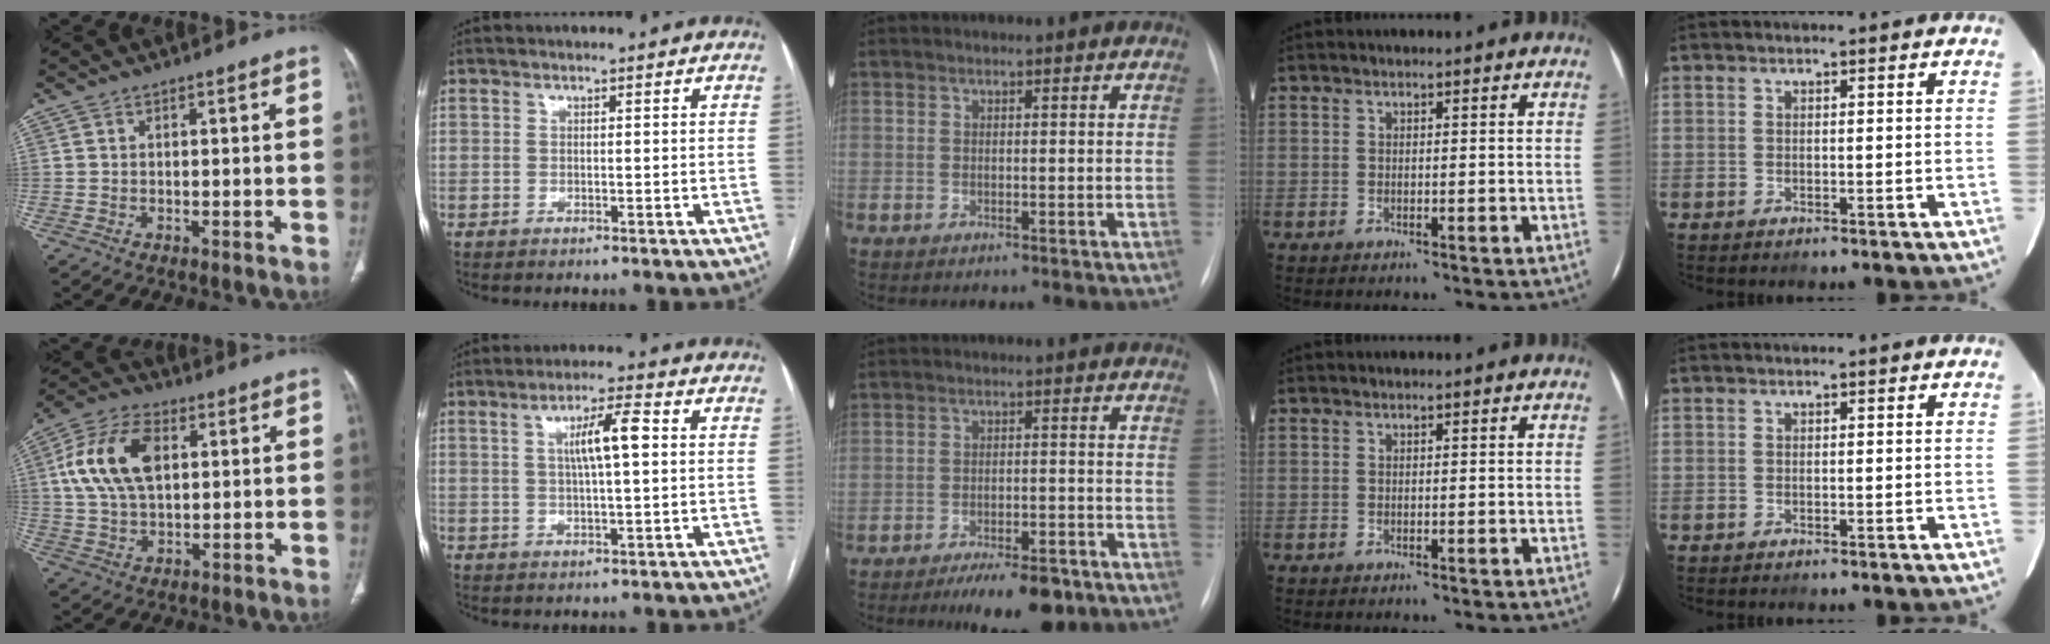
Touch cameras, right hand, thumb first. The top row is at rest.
{"thumb": {"total": 14.1, "force": [3.2, 8.3, 10.9], "torque": [-0.210, 0.013, 0.057]}, "index": {"total": 6.5, "force": [1.3, 0.7, 6.3], "torque": [-0.111, 0.010, 0.022]}, "middle": {"total": 8.2, "force": [-6.2, 2.5, 4.8], "torque": [-0.065, -0.005, -0.093]}}